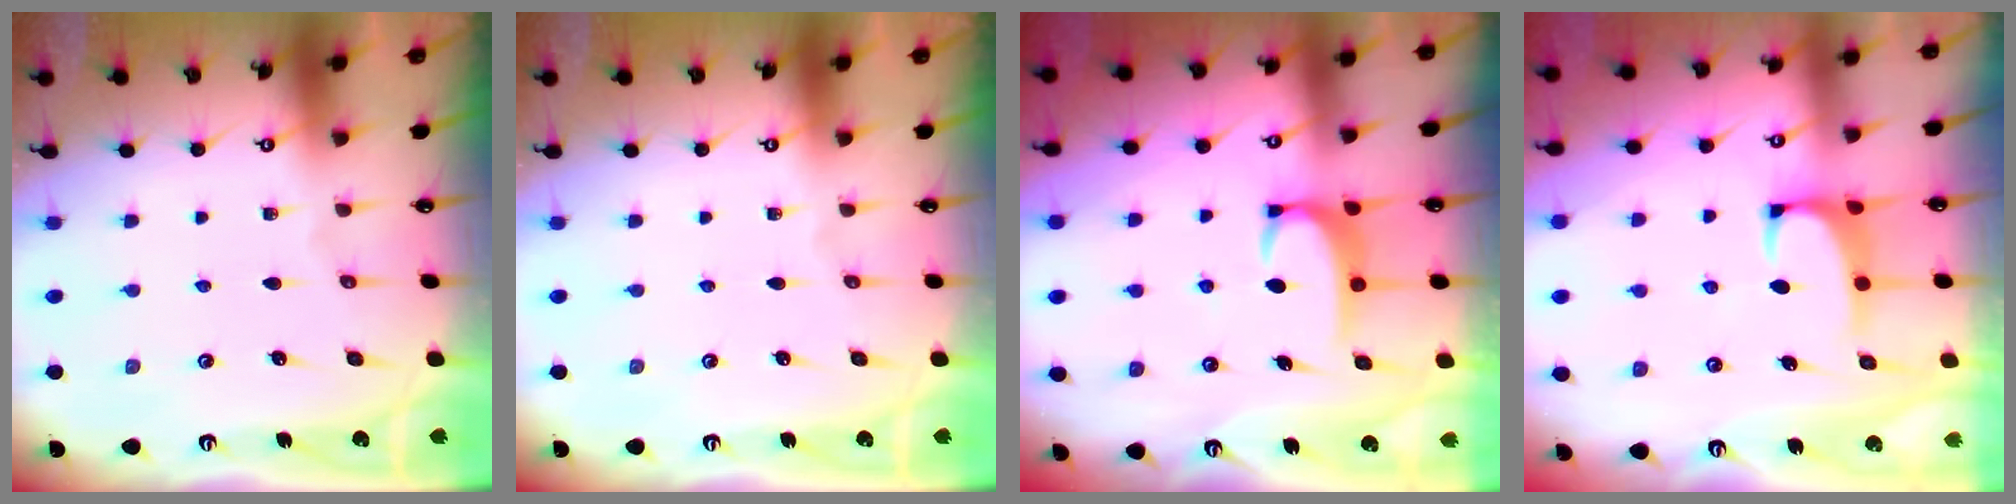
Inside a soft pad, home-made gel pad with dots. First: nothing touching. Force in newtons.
{"total": 0.0}
{"total": 3.6, "press": 3.6, "slide": 0.5}
{"total": 0.7, "press": 0.4, "slide": 0.6}